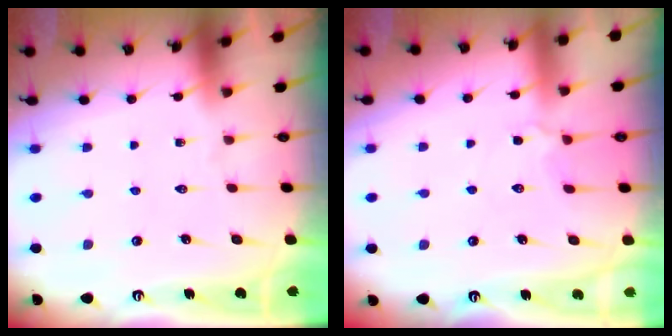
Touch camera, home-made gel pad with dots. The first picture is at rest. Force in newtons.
{"total": 3.3, "press": 3.2, "slide": 0.7}